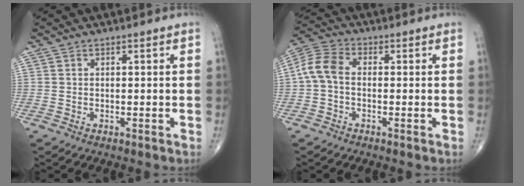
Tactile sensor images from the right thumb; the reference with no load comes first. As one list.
[{"total": 6.6, "force": [-0.4, 4.3, 5.0], "torque": [-0.102, 0.020, -0.021]}]